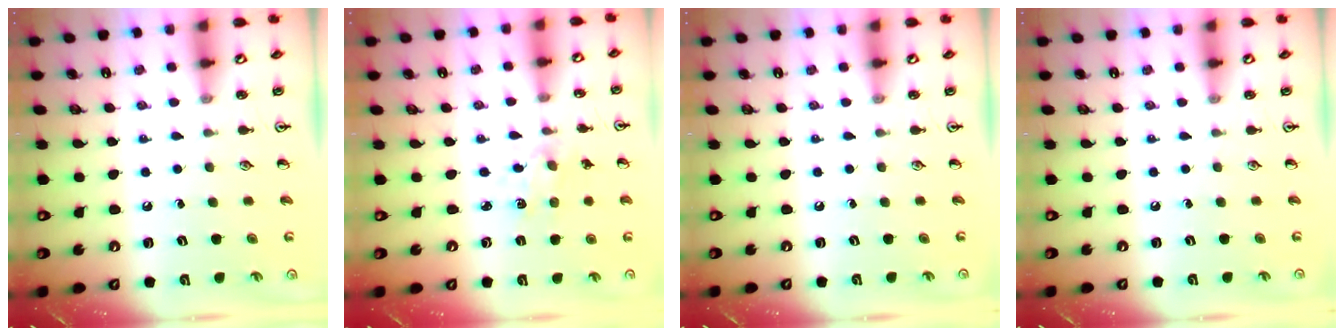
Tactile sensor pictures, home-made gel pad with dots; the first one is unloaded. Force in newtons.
{"total": 2.1, "press": 2.1, "slide": 0.3}
{"total": 0.0}
{"total": 0.0}